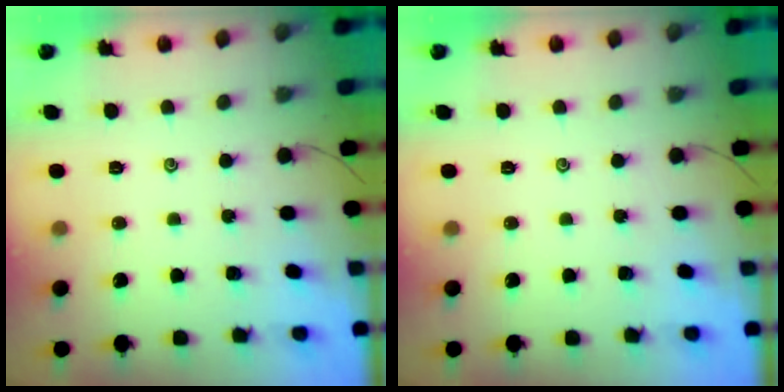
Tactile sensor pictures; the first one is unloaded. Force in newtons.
{"total": 0.0}